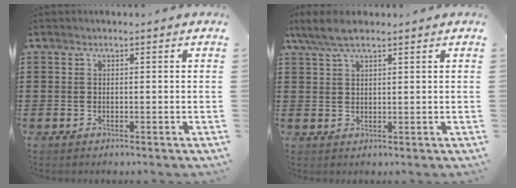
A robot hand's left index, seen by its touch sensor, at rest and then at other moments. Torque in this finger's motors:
{"motor_torque": [0.13, -0.13, 0.15, 0.10]}